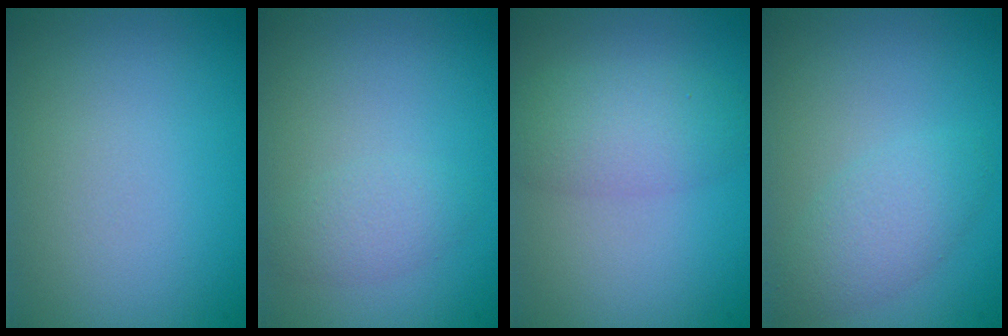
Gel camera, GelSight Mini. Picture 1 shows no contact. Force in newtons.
{"total": 1.5, "press": 1.5, "slide": 0.1}
{"total": 3.4, "press": 3.4, "slide": 0.3}
{"total": 2.5, "press": 2.5, "slide": 0.1}